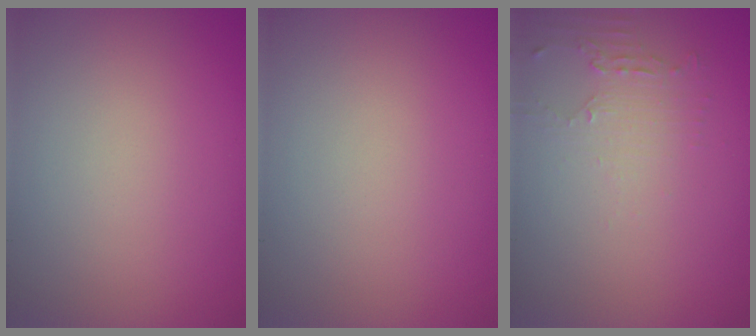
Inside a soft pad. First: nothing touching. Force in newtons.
{"total": 0.0}
{"total": 2.2, "press": 1.6, "slide": 1.5}